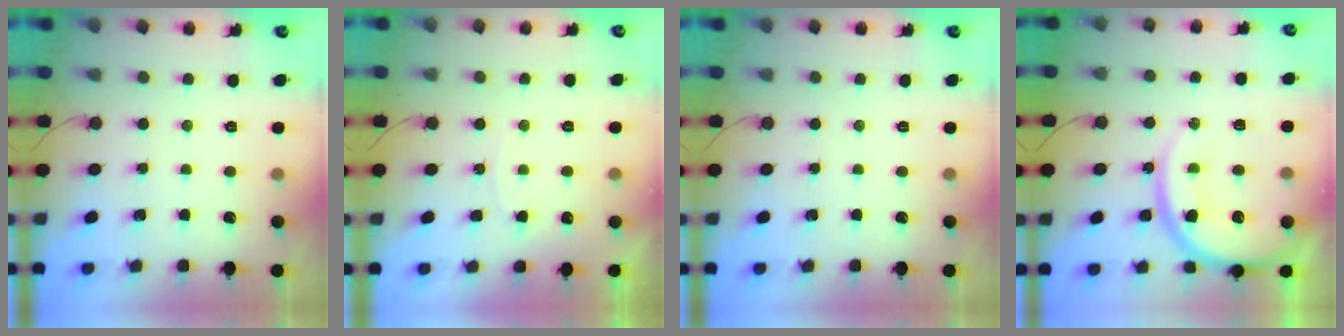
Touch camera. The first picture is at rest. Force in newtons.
{"total": 5.1, "press": 5.1, "slide": 0.6}
{"total": 0.0}
{"total": 15.4, "press": 15.3, "slide": 1.7}